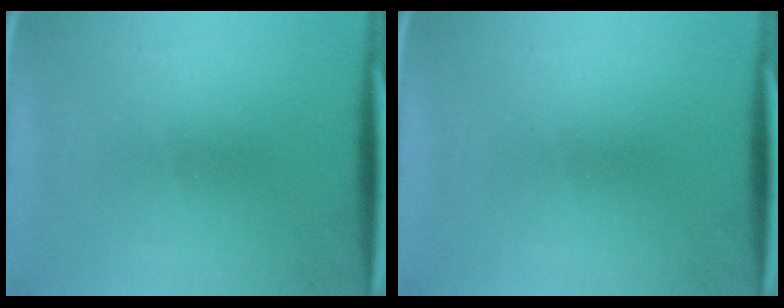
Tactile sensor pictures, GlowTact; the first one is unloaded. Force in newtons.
{"total": 0.0}